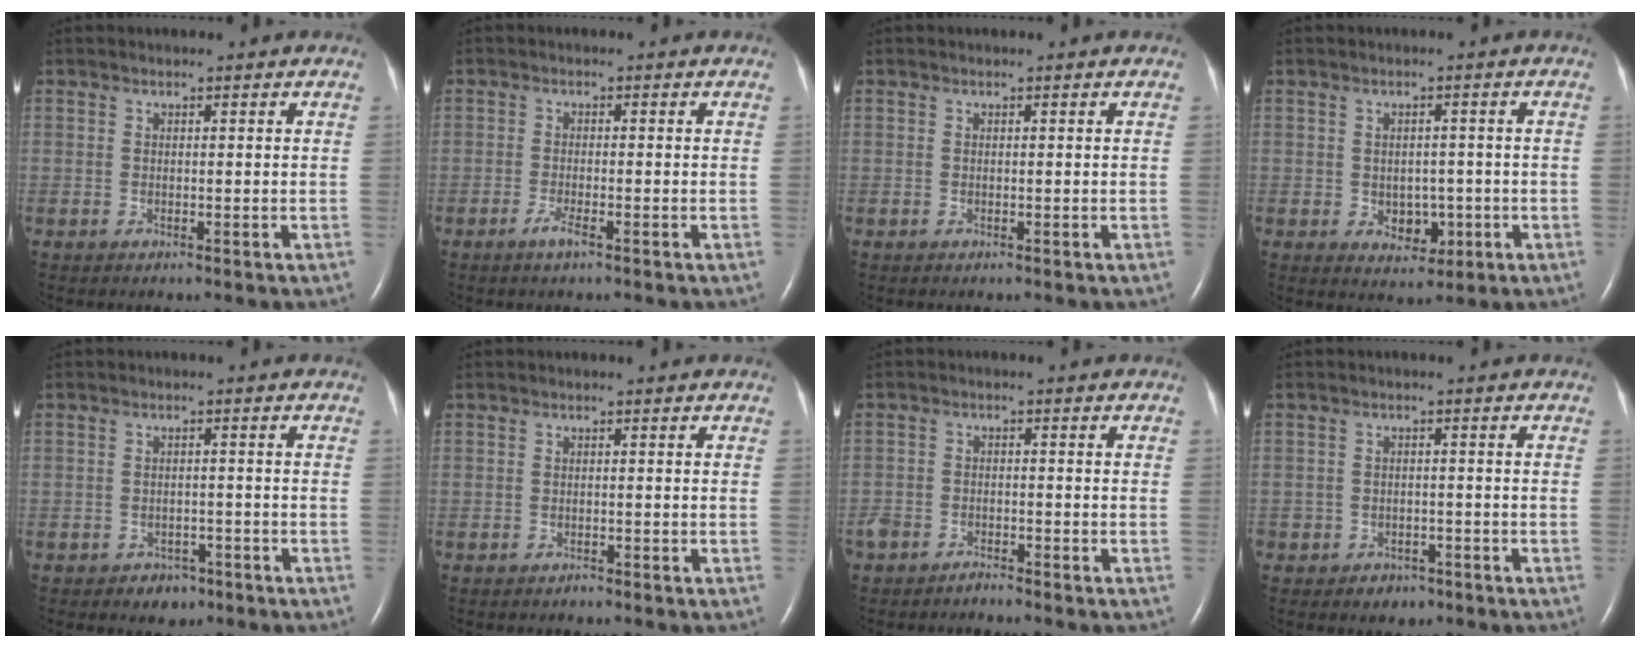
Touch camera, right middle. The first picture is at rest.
{"total": 1.9, "force": [-1.2, 0.1, 1.4], "torque": [-0.036, -0.004, -0.025]}
{"total": 0.0}
{"total": 4.1, "force": [-0.9, 3.0, 2.6], "torque": [-0.032, 0.004, -0.003]}
{"total": 2.8, "force": [-1.8, 2.1, 0.4], "torque": [-0.008, 0.012, -0.019]}
{"total": 0.5, "force": [-0.5, 0.2, 0.1], "torque": [-0.006, -0.001, -0.009]}
{"total": 2.8, "force": [-2.6, 1.1, 0.5], "torque": [-0.009, 0.000, -0.046]}
{"total": 2.8, "force": [-1.7, 2.1, 0.6], "torque": [-0.010, 0.009, -0.019]}